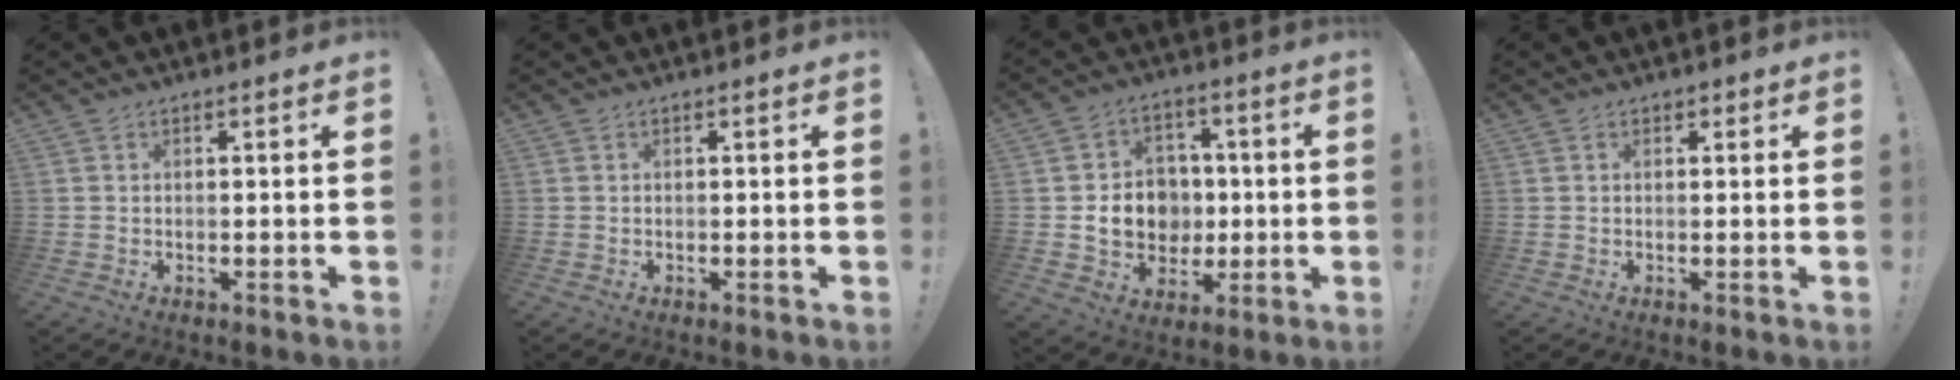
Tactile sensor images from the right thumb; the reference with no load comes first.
{"total": 0.0}
{"total": 11.7, "force": [-1.1, 10.3, 5.4], "torque": [-0.078, 0.012, -0.010]}
{"total": 0.8, "force": [0.5, 0.6, 0.1], "torque": [0.005, -0.003, 0.008]}